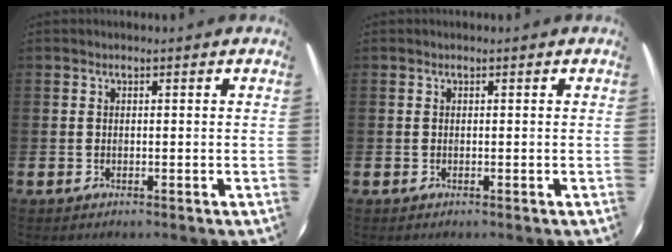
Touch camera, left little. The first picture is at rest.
{"total": 0.0}